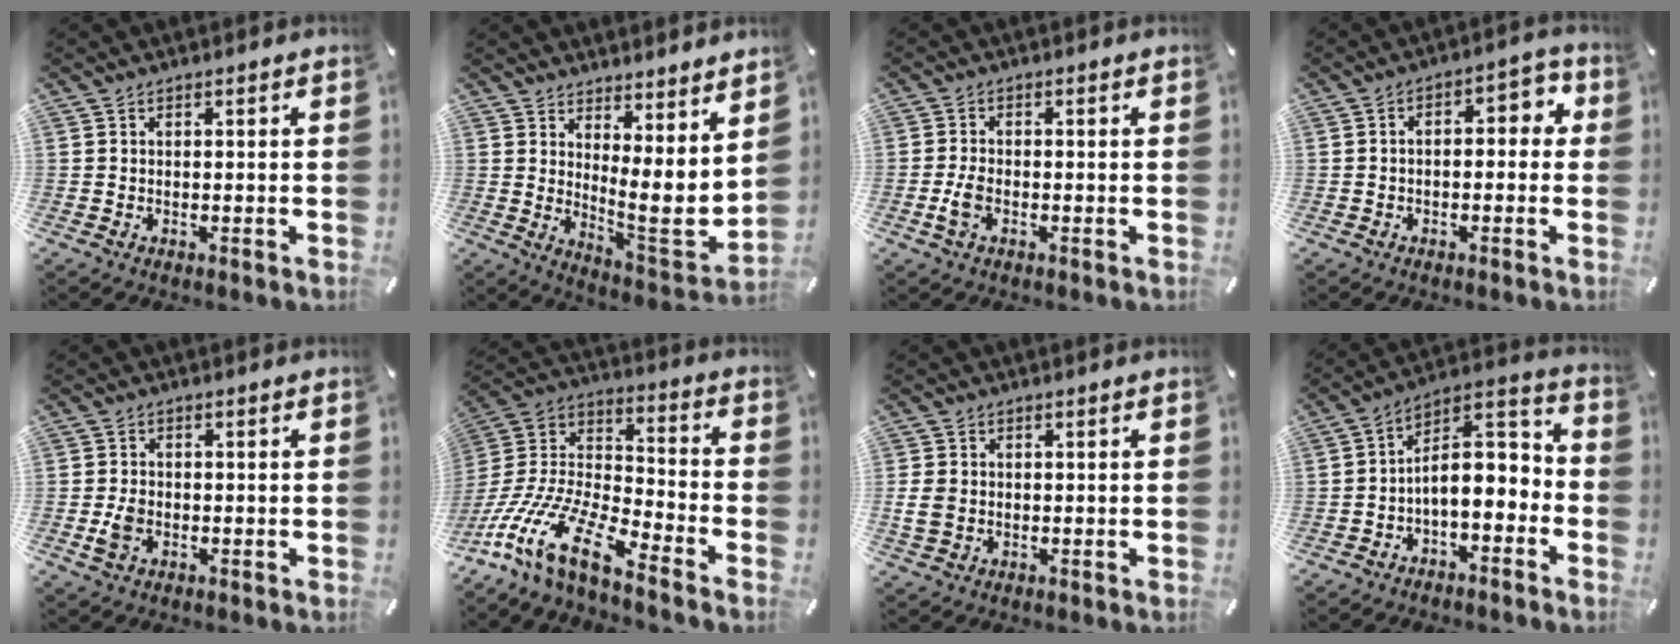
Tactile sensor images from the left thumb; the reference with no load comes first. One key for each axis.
{"total": 9.0, "fx": 2.7, "fy": 3.0, "fz": 8.0, "tx": -0.096, "ty": -0.057, "tz": 0.057}
{"total": 3.5, "fx": -1.1, "fy": 2.0, "fz": 2.7, "tx": -0.065, "ty": -0.001, "tz": -0.023}
{"total": 4.6, "fx": -1.0, "fy": 2.9, "fz": 3.5, "tx": -0.051, "ty": 0.010, "tz": -0.029}
{"total": 3.5, "fx": -0.7, "fy": 2.6, "fz": 2.3, "tx": -0.047, "ty": -0.005, "tz": -0.016}
{"total": 18.3, "fx": -11.9, "fy": 6.1, "fz": 12.5, "tx": -0.269, "ty": 0.027, "tz": -0.218}
{"total": 4.4, "fx": 0.1, "fy": 3.5, "fz": 2.5, "tx": -0.051, "ty": 0.000, "tz": 0.000}
{"total": 9.1, "fx": -1.7, "fy": 6.2, "fz": 6.5, "tx": -0.094, "ty": -0.007, "tz": -0.028}